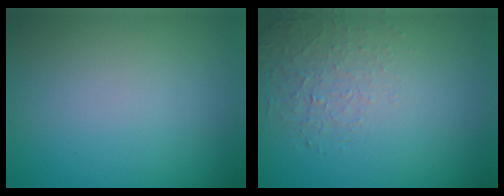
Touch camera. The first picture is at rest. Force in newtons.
{"total": 1.4, "press": 0.6, "slide": 1.3}